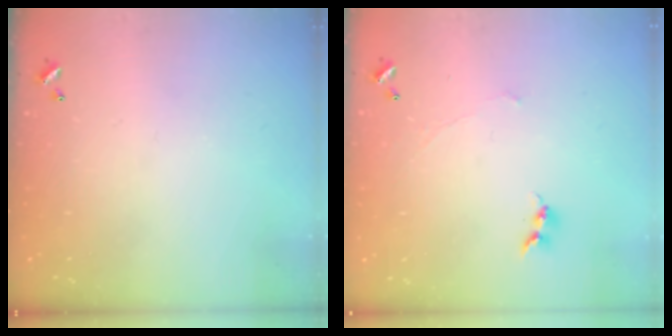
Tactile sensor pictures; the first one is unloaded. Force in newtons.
{"total": 0.7, "press": 0.3, "slide": 0.6}